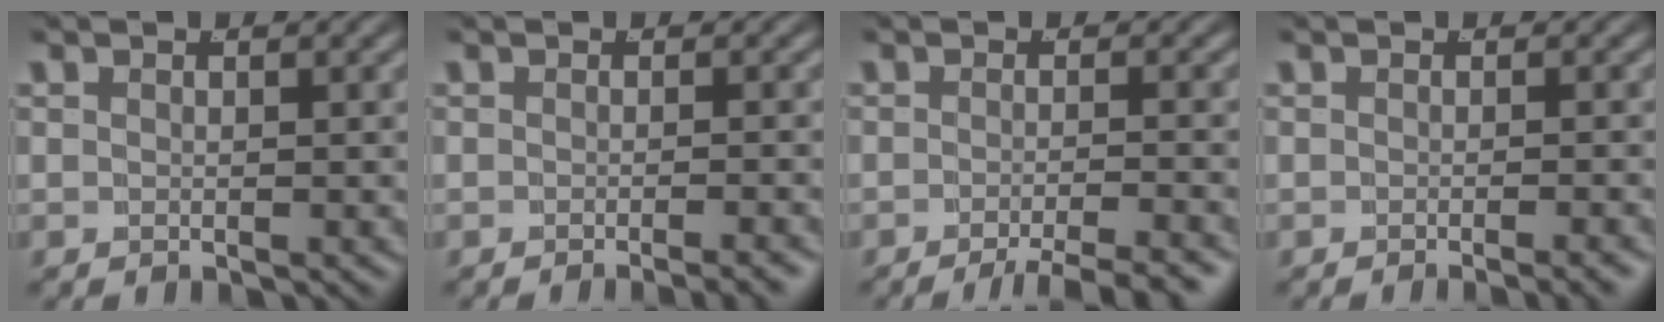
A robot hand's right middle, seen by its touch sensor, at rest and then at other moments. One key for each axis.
{"total": 2.0, "fx": -1.6, "fy": 0.1, "fz": 1.2, "tx": -0.012, "ty": 0.010, "tz": -0.033}
{"total": 5.3, "fx": -4.3, "fy": 1.0, "fz": 2.9, "tx": -0.030, "ty": 0.001, "tz": -0.072}
{"total": 1.6, "fx": -1.3, "fy": -0.1, "fz": 1.0, "tx": -0.009, "ty": 0.012, "tz": -0.028}